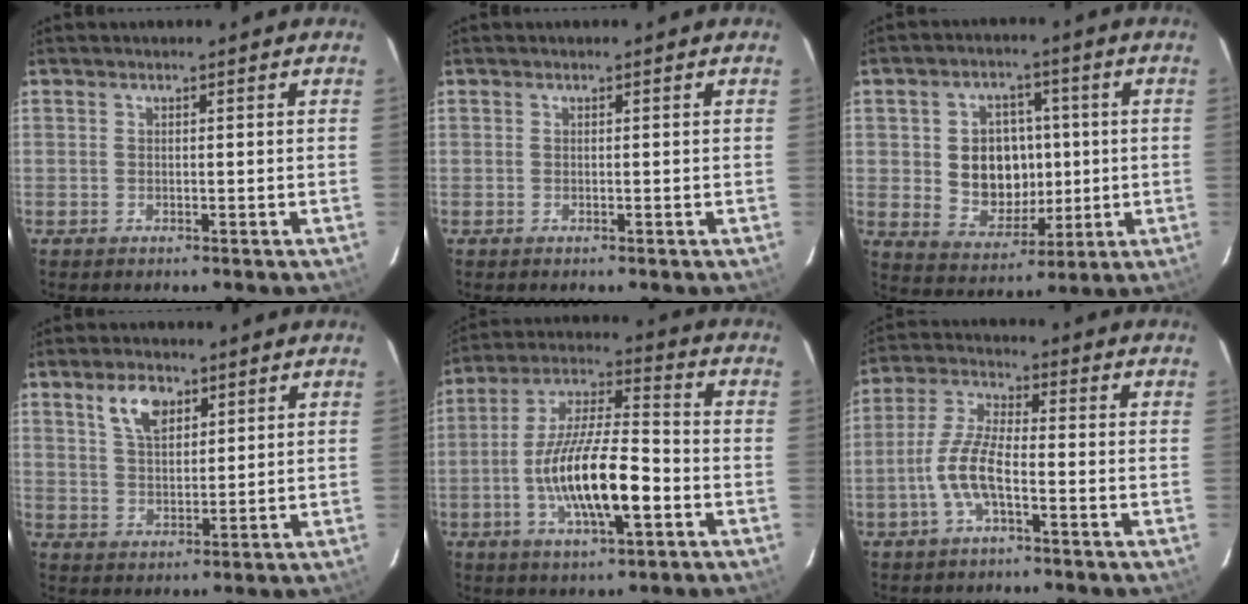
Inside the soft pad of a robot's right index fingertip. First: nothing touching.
{"total": 0.0}
{"total": 10.9, "force": [0.3, 9.2, 5.9], "torque": [-0.126, 0.014, 0.024]}
{"total": 6.5, "force": [3.7, 3.3, 4.3], "torque": [-0.076, 0.007, 0.069]}
{"total": 16.2, "force": [-4.8, 4.5, 14.8], "torque": [-0.282, 0.000, -0.086]}
{"total": 7.7, "force": [-3.0, 2.1, 6.7], "torque": [-0.149, 0.009, -0.060]}